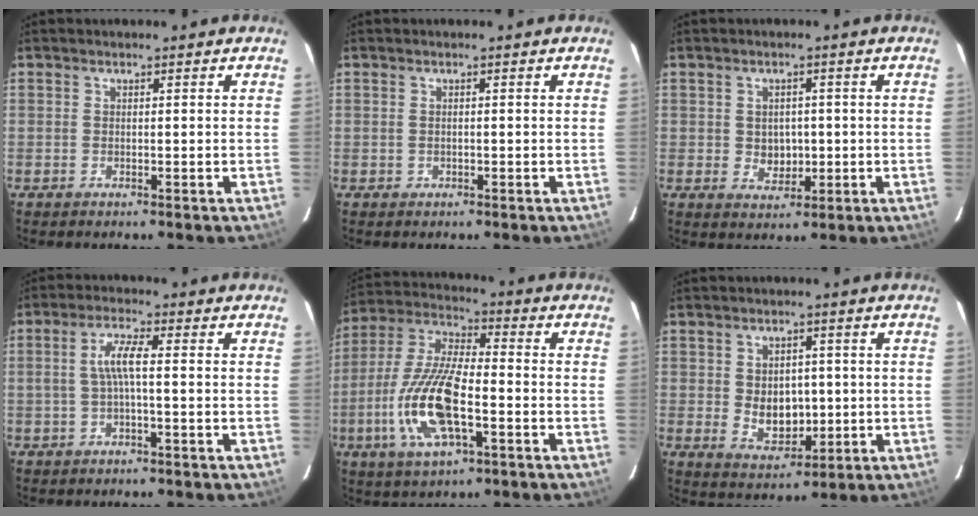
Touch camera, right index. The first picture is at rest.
{"total": 0.6, "force": [-0.2, 0.5, 0.1], "torque": [0.001, 0.001, 0.001]}
{"total": 4.1, "force": [-0.2, 3.5, 2.1], "torque": [-0.035, 0.003, 0.005]}
{"total": 4.2, "force": [-0.4, 0.3, 4.2], "torque": [-0.083, 0.007, -0.006]}
{"total": 16.2, "force": [-5.0, 5.5, 14.4], "torque": [-0.307, -0.008, -0.096]}
{"total": 7.3, "force": [-0.1, 5.5, 4.9], "torque": [-0.089, -0.003, 0.015]}